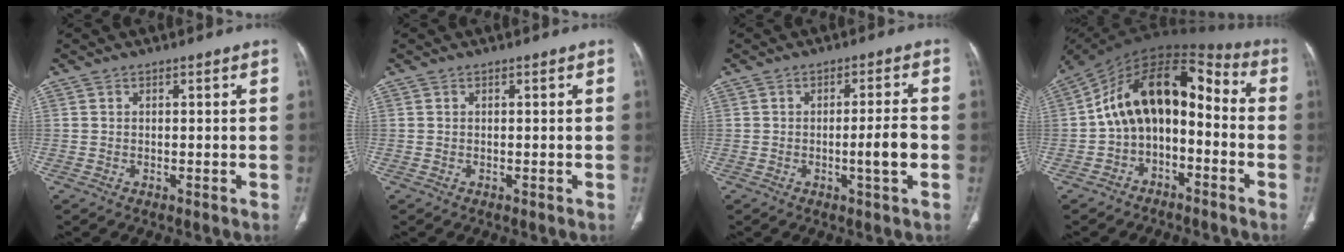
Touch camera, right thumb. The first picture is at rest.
{"total": 0.0}
{"total": 5.6, "force": [-1.4, 0.6, 5.4], "torque": [-0.092, 0.007, -0.023]}
{"total": 16.2, "force": [-2.1, 10.3, 12.4], "torque": [-0.177, 0.084, -0.045]}